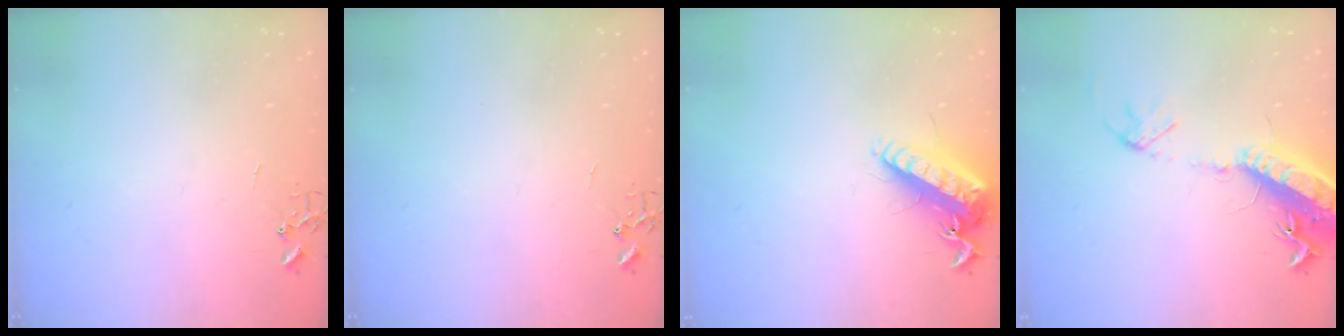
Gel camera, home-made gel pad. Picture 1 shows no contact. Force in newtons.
{"total": 0.0}
{"total": 15.8, "press": 15.5, "slide": 3.1}
{"total": 17.8, "press": 17.3, "slide": 4.1}